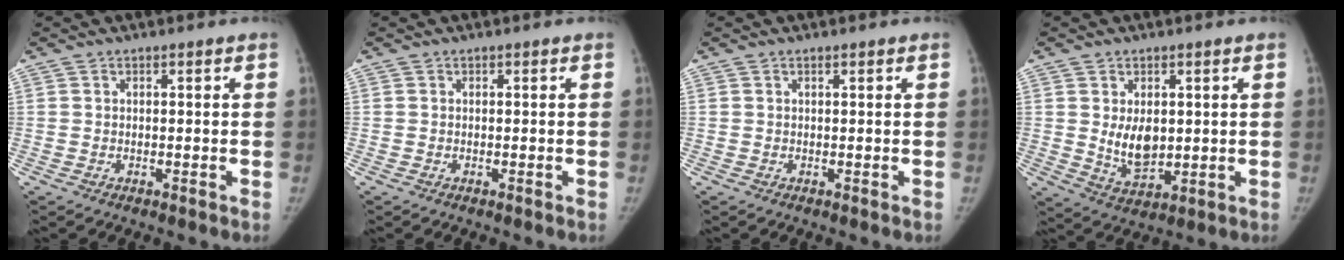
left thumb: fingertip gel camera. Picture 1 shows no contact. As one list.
[{"total": 0.0}, {"total": 0.0}, {"total": 7.2, "force": [1.0, 4.6, 5.5], "torque": [-0.069, -0.019, 0.031]}]